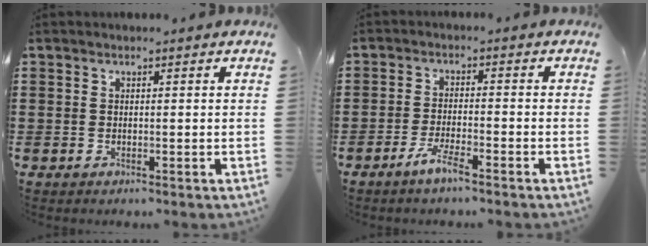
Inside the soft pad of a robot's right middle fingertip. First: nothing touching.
{"total": 3.7, "force": [-2.6, 0.2, 2.6], "torque": [-0.057, -0.003, -0.049]}